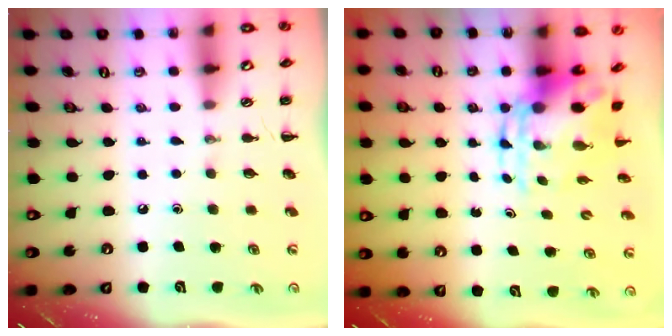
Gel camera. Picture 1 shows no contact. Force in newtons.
{"total": 6.0, "press": 5.8, "slide": 1.3}